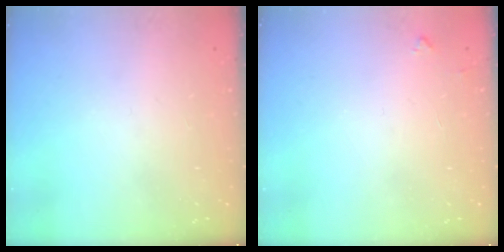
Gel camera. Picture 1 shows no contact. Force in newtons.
{"total": 3.8, "press": 3.7, "slide": 0.4}